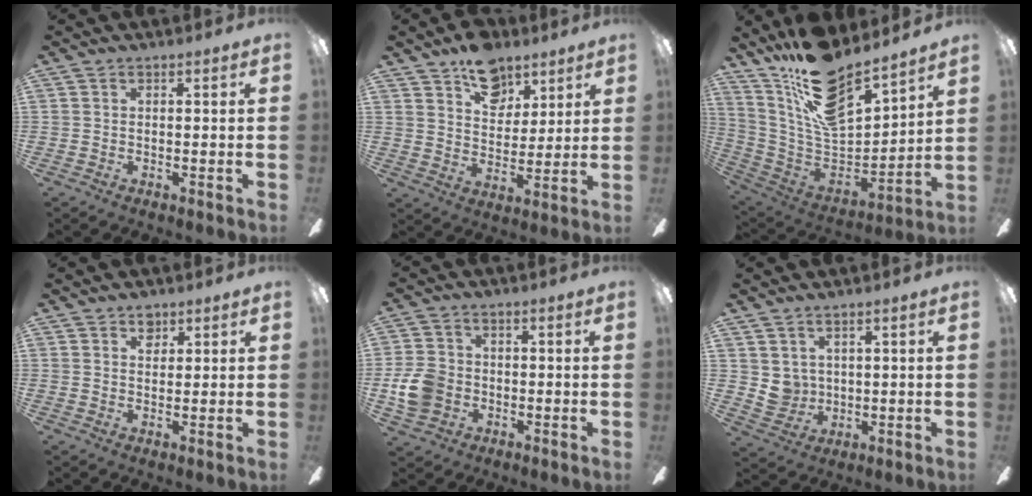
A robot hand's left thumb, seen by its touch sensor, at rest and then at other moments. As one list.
[{"total": 11.7, "force": [8.1, 7.2, 4.5], "torque": [-0.054, -0.041, 0.146]}, {"total": 19.2, "force": [14.6, 7.1, 10.2], "torque": [-0.194, -0.104, 0.262]}, {"total": 3.1, "force": [1.9, 2.0, 1.3], "torque": [-0.004, -0.007, 0.031]}, {"total": 8.2, "force": [-1.6, 6.8, 4.3], "torque": [-0.099, 0.016, -0.030]}, {"total": 5.0, "force": [2.7, 4.2, 0.9], "torque": [-0.026, -0.008, 0.054]}]